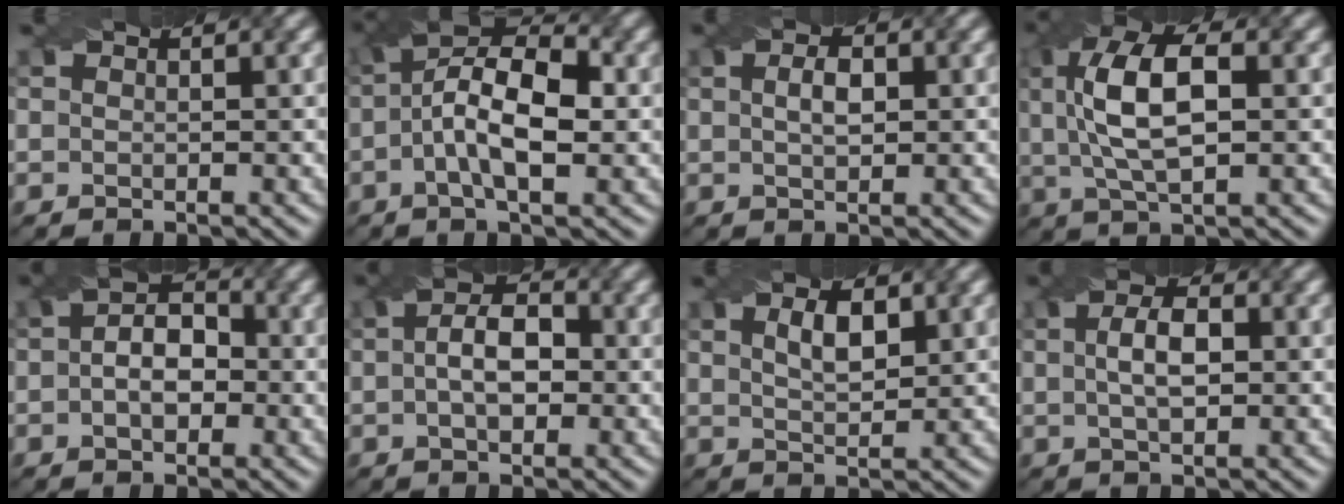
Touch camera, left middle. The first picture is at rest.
{"total": 7.4, "force": [-1.1, 3.3, 6.5], "torque": [-0.111, 0.022, -0.013]}
{"total": 1.3, "force": [-0.3, 0.8, 0.9], "torque": [-0.009, 0.002, 0.009]}
{"total": 6.8, "force": [0.5, 3.2, 6.0], "torque": [-0.118, 0.017, 0.018]}
{"total": 3.7, "force": [-0.8, 2.7, 2.5], "torque": [-0.020, 0.012, -0.010]}
{"total": 3.7, "force": [-0.6, 2.3, 2.8], "torque": [-0.032, 0.012, -0.004]}
{"total": 1.7, "force": [0.5, 0.9, 1.4], "torque": [-0.024, 0.003, 0.027]}
{"total": 2.4, "force": [-0.3, 1.2, 2.0], "torque": [-0.038, 0.006, 0.008]}